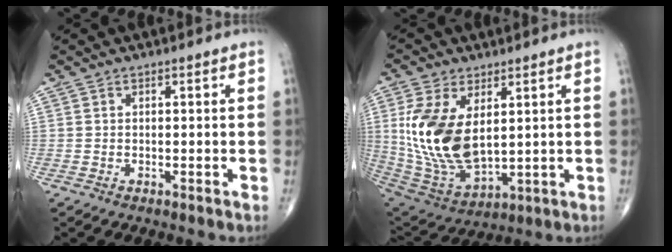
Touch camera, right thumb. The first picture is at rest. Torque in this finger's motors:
{"motor_torque": [0.32, 0.43, 1.77, 0.50, 0.65]}